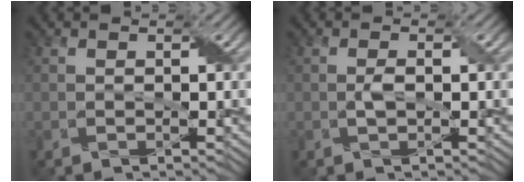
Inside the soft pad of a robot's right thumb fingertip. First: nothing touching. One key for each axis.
{"total": 1.2, "fx": -0.1, "fy": 0.5, "fz": 1.1, "tx": -0.025, "ty": 0.002, "tz": 0.001}